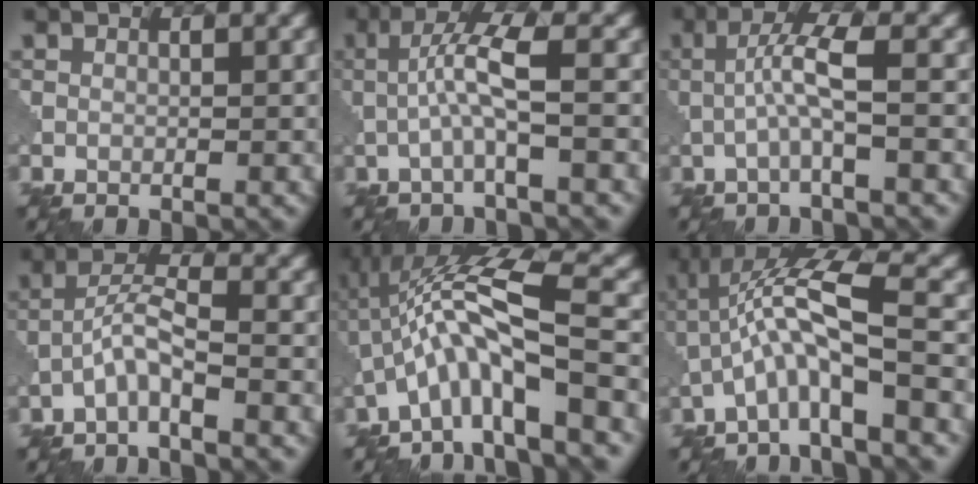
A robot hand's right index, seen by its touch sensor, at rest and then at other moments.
{"total": 4.1, "force": [-0.5, 0.5, 4.1], "torque": [-0.081, 0.014, -0.017]}
{"total": 3.7, "force": [-0.5, 0.4, 3.7], "torque": [-0.073, 0.013, -0.018]}
{"total": 3.1, "force": [-1.8, 0.4, 2.4], "torque": [-0.052, 0.014, -0.044]}
{"total": 8.0, "force": [-2.3, 1.3, 7.6], "torque": [-0.137, 0.025, -0.050]}
{"total": 6.4, "force": [-2.0, 1.0, 6.0], "torque": [-0.120, 0.024, -0.049]}